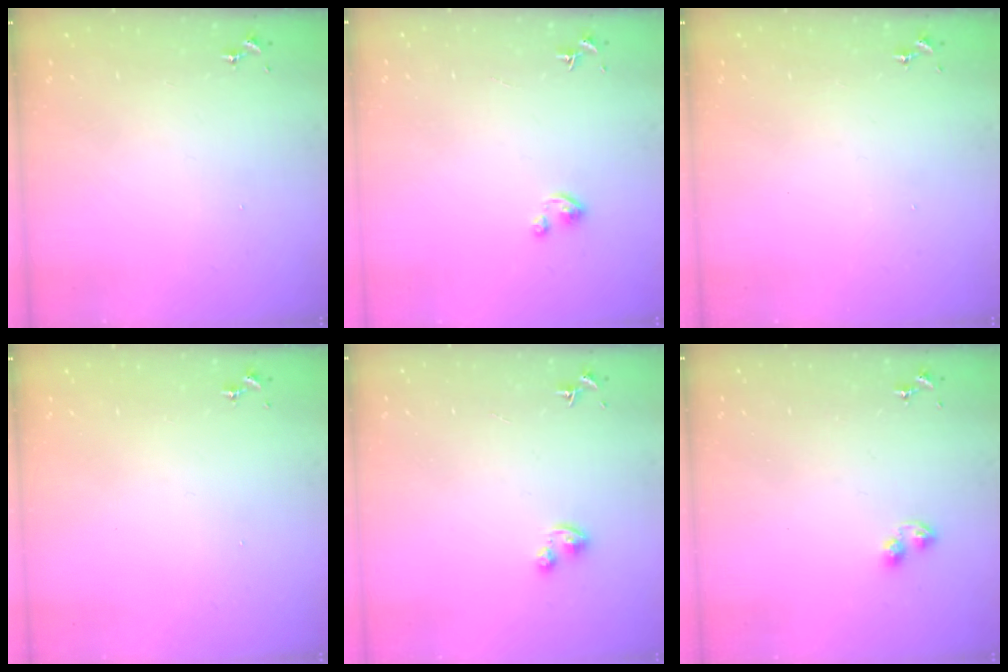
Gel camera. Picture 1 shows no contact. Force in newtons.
{"total": 2.6, "press": 2.6, "slide": 0.2}
{"total": 0.0}
{"total": 0.0}
{"total": 2.9, "press": 2.9, "slide": 0.1}
{"total": 3.7, "press": 3.7, "slide": 0.4}